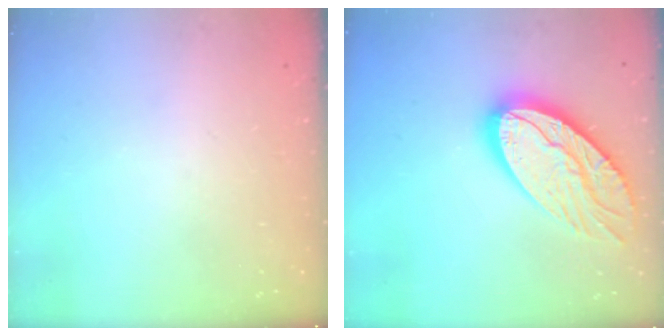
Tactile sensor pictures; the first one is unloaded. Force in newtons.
{"total": 20.5, "press": 20.4, "slide": 1.6}